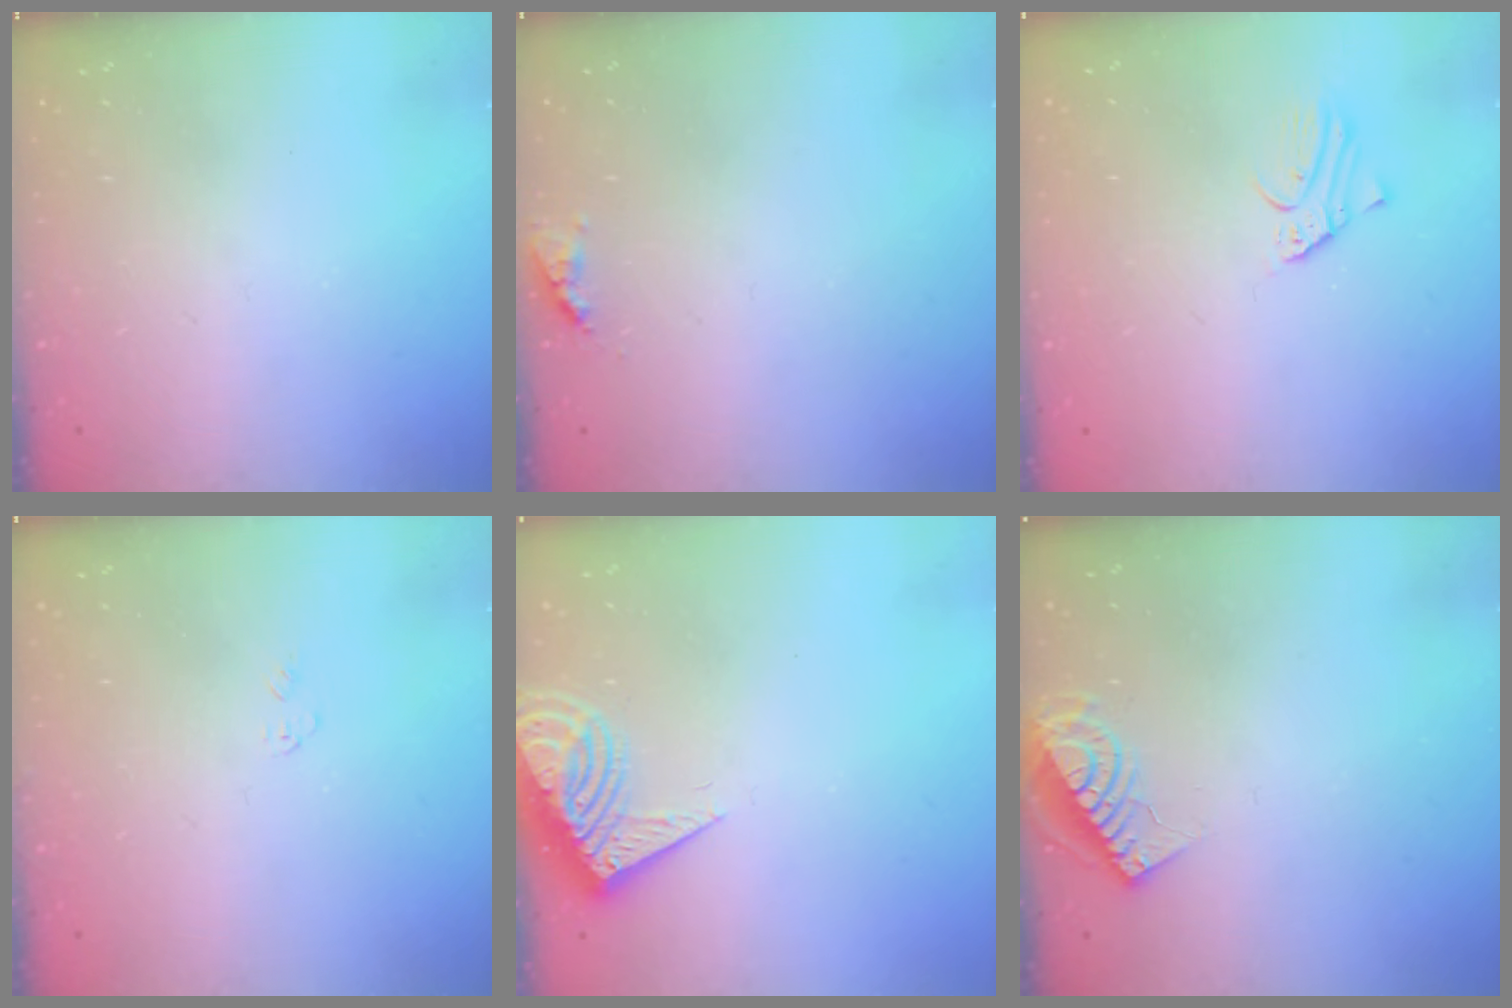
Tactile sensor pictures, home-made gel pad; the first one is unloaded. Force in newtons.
{"total": 7.6, "press": 7.5, "slide": 0.6}
{"total": 2.3, "press": 2.3, "slide": 0.2}
{"total": 3.6, "press": 3.6, "slide": 0.1}
{"total": 9.0, "press": 9.0, "slide": 0.6}
{"total": 9.0, "press": 8.9, "slide": 0.9}